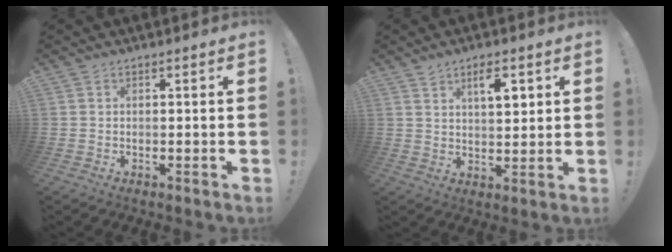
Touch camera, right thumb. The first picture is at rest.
{"total": 6.5, "force": [3.5, 2.7, 4.8], "torque": [-0.058, -0.016, 0.054]}